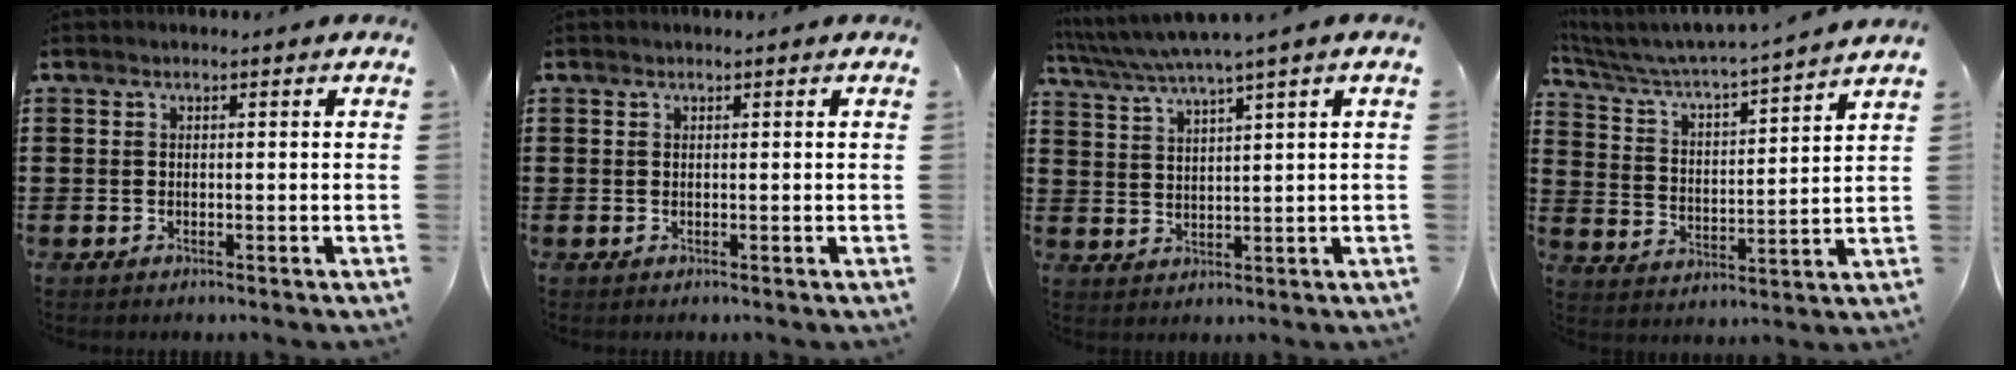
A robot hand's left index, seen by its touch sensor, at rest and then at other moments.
{"total": 0.0}
{"total": 4.0, "force": [3.2, -0.6, 2.3], "torque": [-0.055, -0.016, 0.051]}
{"total": 3.5, "force": [3.3, -0.3, 1.0], "torque": [-0.042, -0.036, 0.044]}